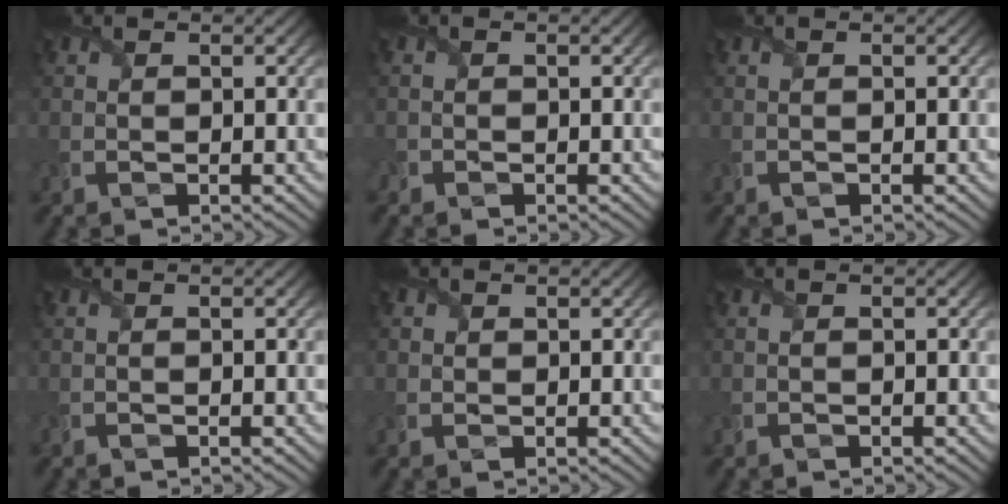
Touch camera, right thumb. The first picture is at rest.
{"total": 0.8, "force": [-0.6, 0.5, -0.1], "torque": [0.005, -0.006, -0.015]}
{"total": 0.0}
{"total": 0.0}
{"total": 1.5, "force": [0.7, 1.3, 0.3], "torque": [-0.008, -0.004, 0.010]}
{"total": 0.0}